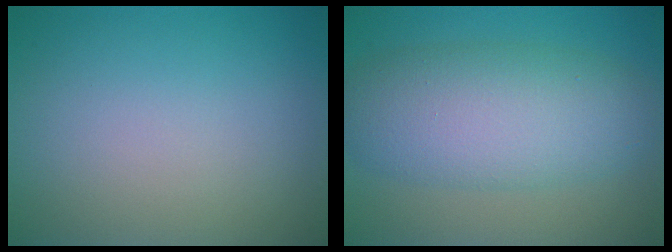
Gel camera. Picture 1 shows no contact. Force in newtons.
{"total": 7.6, "press": 7.6, "slide": 0.2}